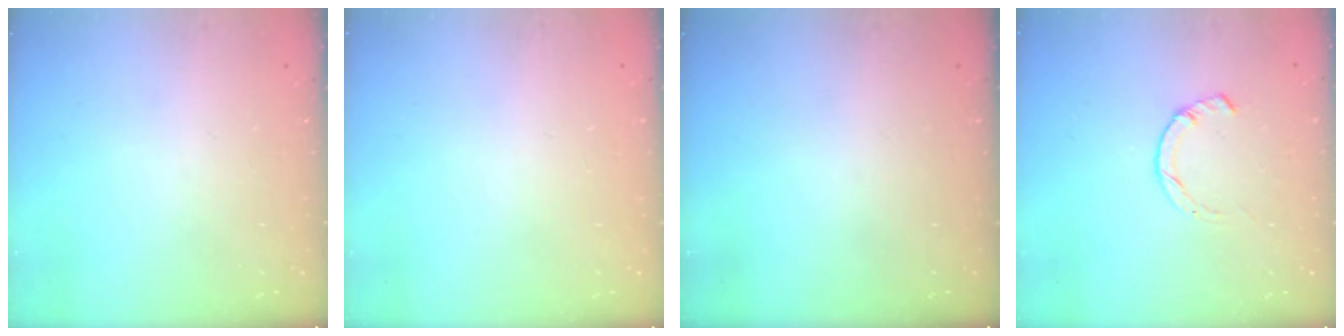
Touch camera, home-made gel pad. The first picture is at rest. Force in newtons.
{"total": 2.6, "press": 2.6, "slide": 0.2}
{"total": 0.0}
{"total": 3.0, "press": 3.0, "slide": 0.4}